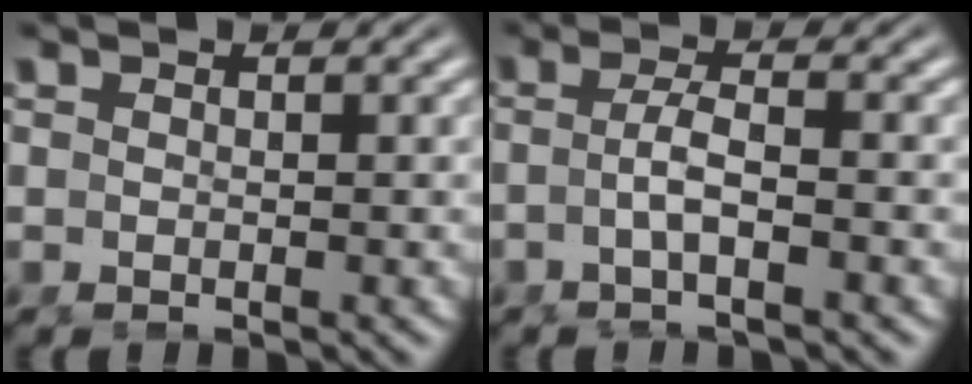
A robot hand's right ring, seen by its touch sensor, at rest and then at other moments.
{"total": 2.6, "force": [-1.3, -0.2, 2.3], "torque": [-0.047, -0.009, -0.017]}